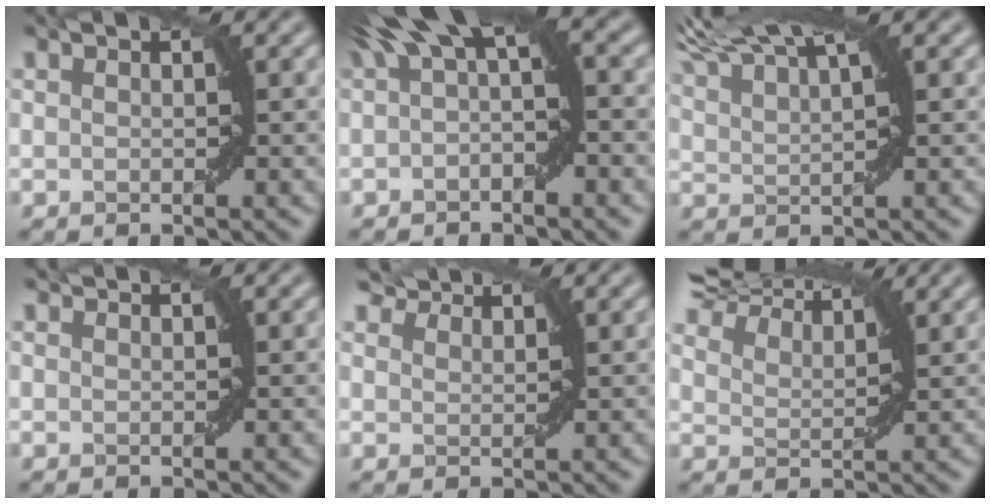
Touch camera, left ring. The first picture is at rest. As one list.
[{"total": 5.4, "force": [1.6, 1.3, 5.0], "torque": [-0.066, 0.014, 0.014]}, {"total": 8.7, "force": [6.6, 2.2, 5.1], "torque": [-0.092, 0.030, 0.083]}, {"total": 1.5, "force": [1.5, 0.1, 0.3], "torque": [-0.009, -0.001, 0.015]}, {"total": 3.5, "force": [3.4, 0.8, 0.7], "torque": [-0.015, -0.001, 0.063]}, {"total": 9.7, "force": [8.7, 2.1, 3.7], "torque": [-0.087, 0.018, 0.124]}]